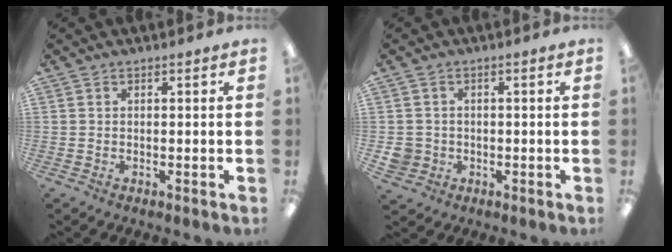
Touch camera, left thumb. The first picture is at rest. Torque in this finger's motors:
{"motor_torque": [-0.17, 0.31, 0.03, 0.08, -0.02]}